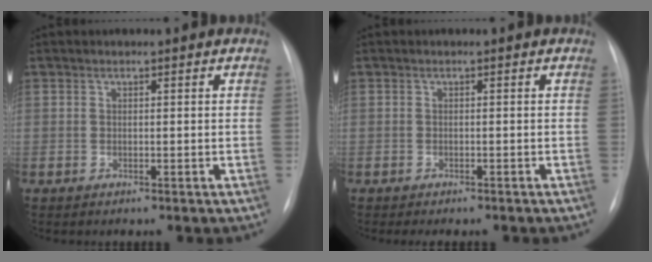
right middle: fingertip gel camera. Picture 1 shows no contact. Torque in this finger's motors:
{"motor_torque": [0.17, -0.14, 0.00, 0.01]}